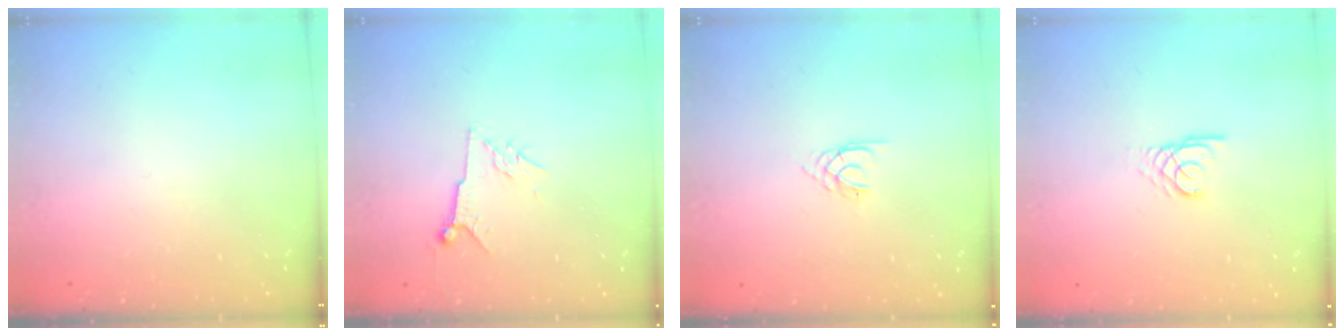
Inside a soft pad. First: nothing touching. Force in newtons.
{"total": 6.6, "press": 6.5, "slide": 1.1}
{"total": 1.6, "press": 1.6, "slide": 0.3}
{"total": 2.5, "press": 2.5, "slide": 0.2}